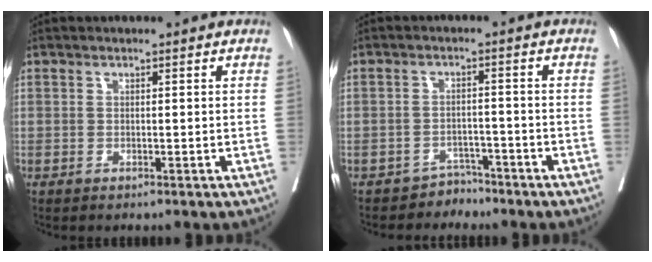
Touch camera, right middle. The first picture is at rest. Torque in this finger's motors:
{"motor_torque": [0.20, -0.18, -0.01, 0.00]}